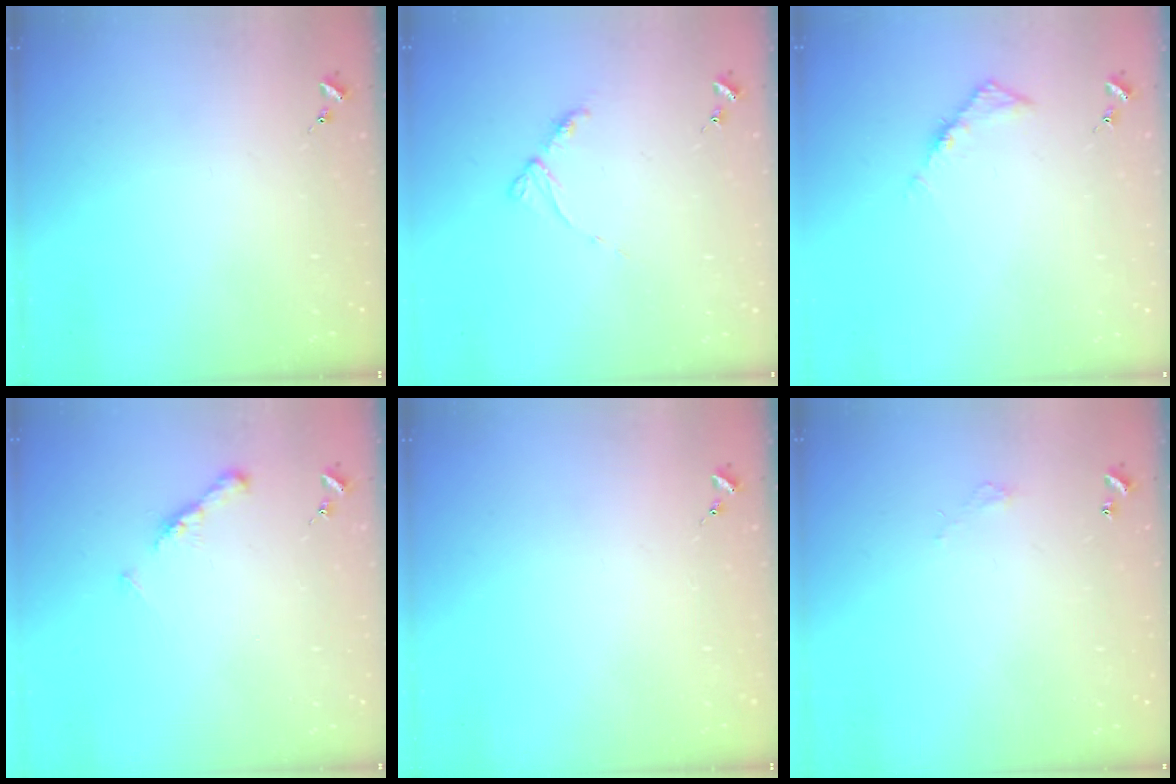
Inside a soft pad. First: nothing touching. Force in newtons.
{"total": 5.2, "press": 5.1, "slide": 0.6}
{"total": 4.5, "press": 4.5, "slide": 0.4}
{"total": 6.8, "press": 6.7, "slide": 0.6}
{"total": 0.0}
{"total": 2.7, "press": 2.7, "slide": 0.2}